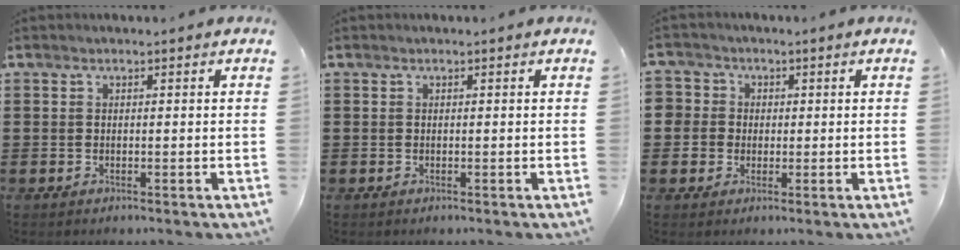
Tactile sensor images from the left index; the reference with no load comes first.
{"total": 0.0}
{"total": 3.4, "force": [0.0, 3.4, -0.2], "torque": [-0.016, 0.008, -0.005]}